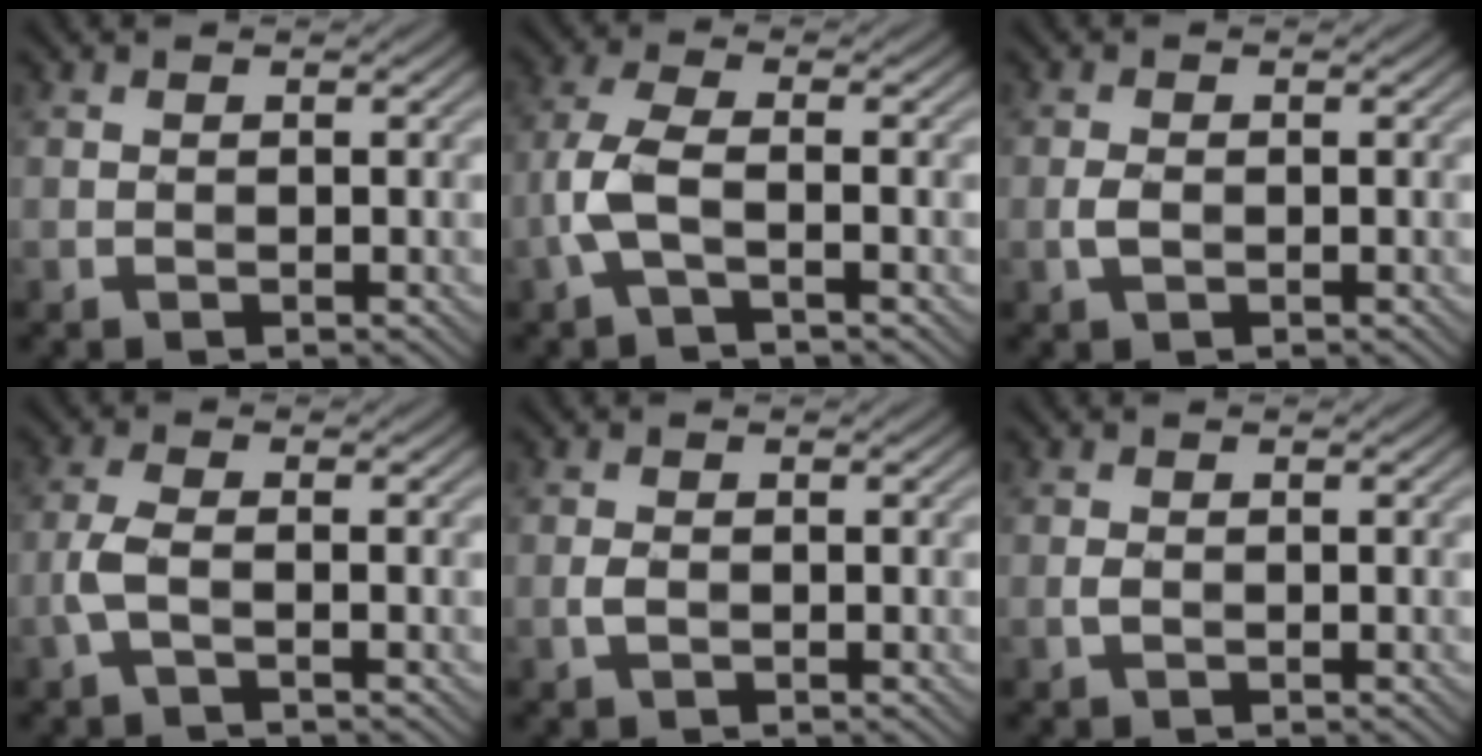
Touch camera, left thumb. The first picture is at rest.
{"total": 4.6, "force": [-1.5, 1.4, 4.1], "torque": [-0.099, 0.007, -0.042]}
{"total": 1.5, "force": [-0.4, 0.8, 1.2], "torque": [-0.028, 0.001, -0.010]}
{"total": 2.9, "force": [-1.0, 0.9, 2.6], "torque": [-0.067, 0.004, -0.029]}
{"total": 1.2, "force": [-0.3, 0.6, 0.9], "torque": [-0.023, 0.001, -0.008]}
{"total": 0.8, "force": [-0.2, 0.4, 0.6], "torque": [-0.016, 0.001, -0.006]}